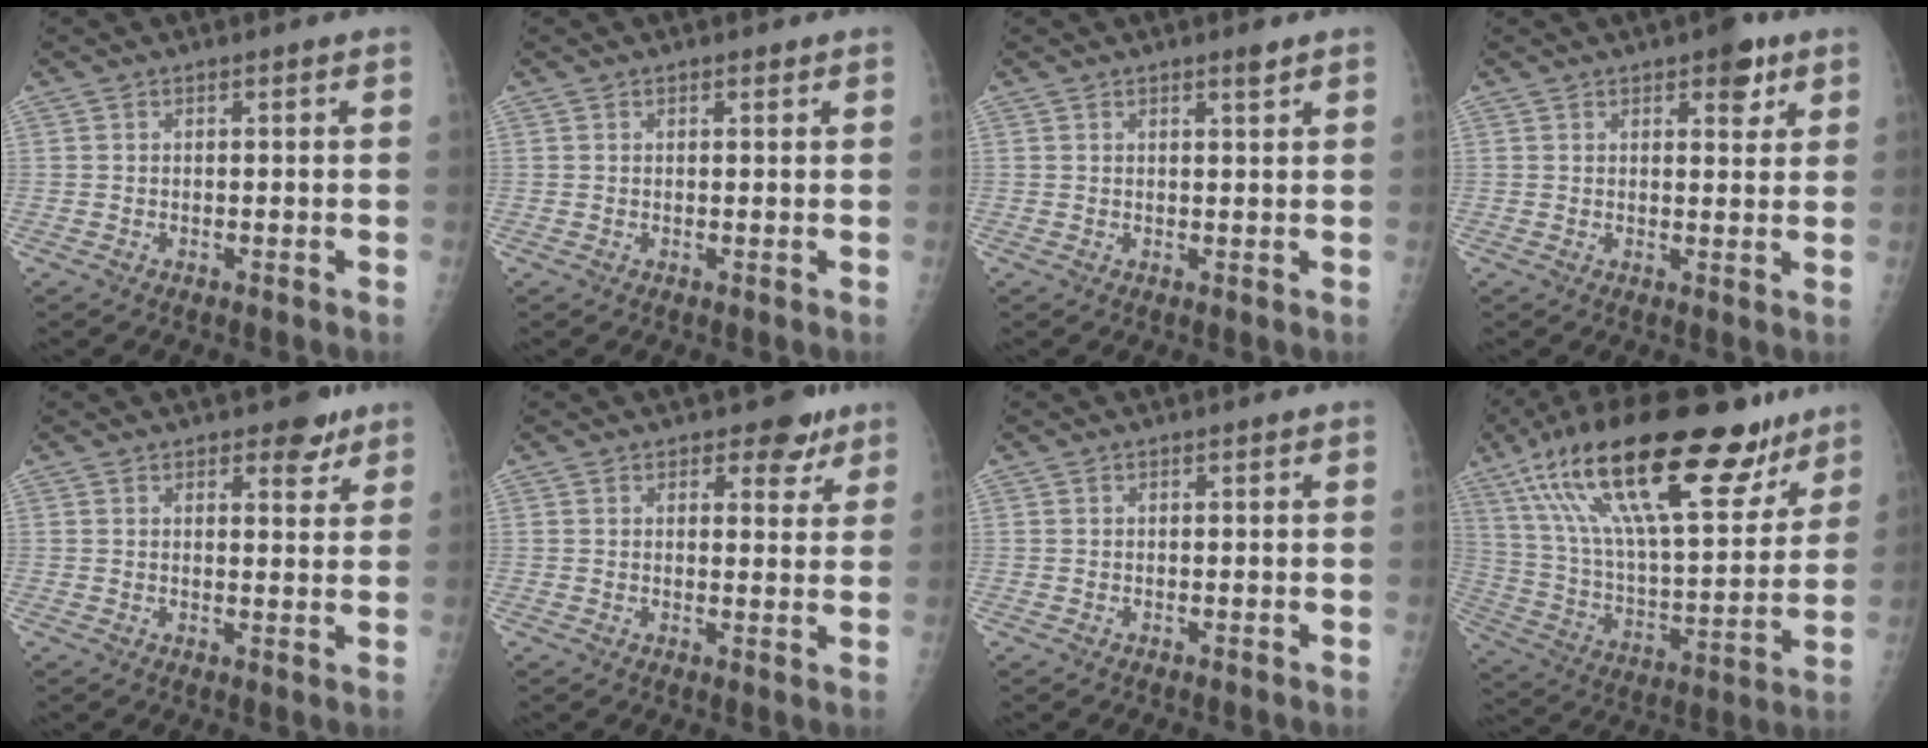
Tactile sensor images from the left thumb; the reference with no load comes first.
{"total": 0.5, "force": [0.4, 0.2, 0.3], "torque": [-0.003, -0.003, 0.005]}
{"total": 1.6, "force": [1.2, 0.1, 1.1], "torque": [-0.014, -0.008, 0.019]}
{"total": 5.1, "force": [2.9, 2.3, 3.5], "torque": [-0.025, -0.011, 0.033]}
{"total": 4.4, "force": [3.1, 2.2, 2.4], "torque": [-0.006, -0.017, 0.040]}
{"total": 5.0, "force": [3.4, 2.9, 2.4], "torque": [0.004, -0.017, 0.042]}
{"total": 0.0}
{"total": 31.1, "force": [18.4, 11.1, 22.4], "torque": [-0.347, -0.025, 0.311]}